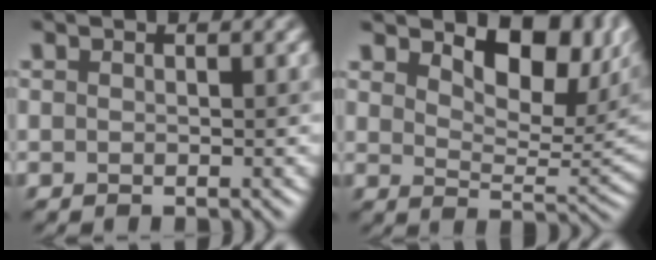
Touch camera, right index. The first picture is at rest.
{"total": 7.4, "force": [3.9, 3.3, 5.3], "torque": [-0.070, -0.003, 0.068]}